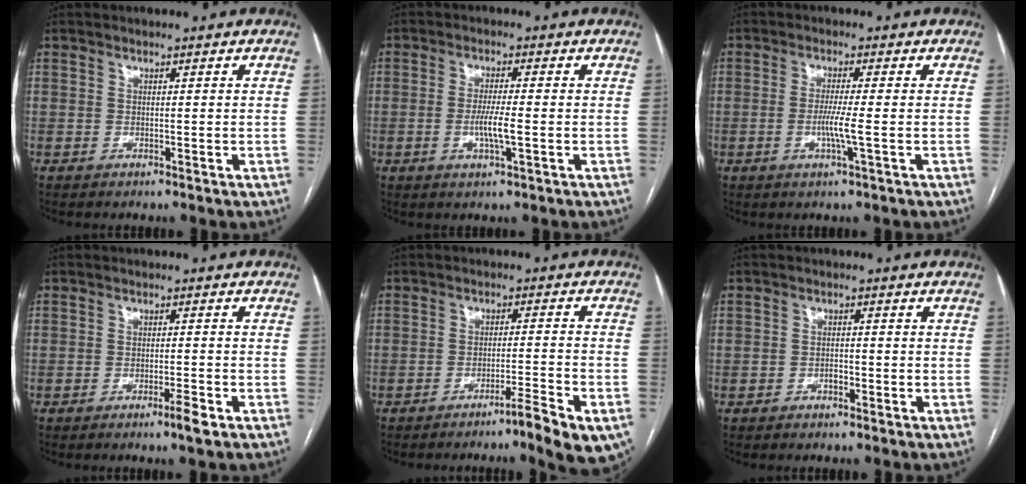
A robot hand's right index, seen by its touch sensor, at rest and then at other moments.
{"total": 4.0, "force": [-1.0, 0.0, 3.9], "torque": [-0.079, -0.006, -0.018]}
{"total": 3.5, "force": [-0.8, -0.7, 3.3], "torque": [-0.069, -0.006, -0.016]}
{"total": 2.2, "force": [-1.4, -0.2, 1.6], "torque": [-0.027, -0.002, -0.023]}
{"total": 8.5, "force": [-5.8, -0.2, 6.2], "torque": [-0.066, -0.005, -0.086]}
{"total": 1.2, "force": [-0.8, 0.9, 0.2], "torque": [0.003, 0.005, -0.017]}